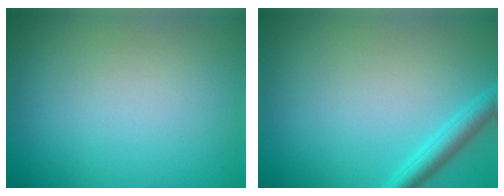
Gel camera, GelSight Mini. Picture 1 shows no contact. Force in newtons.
{"total": 2.3, "press": 2.3, "slide": 0.2}